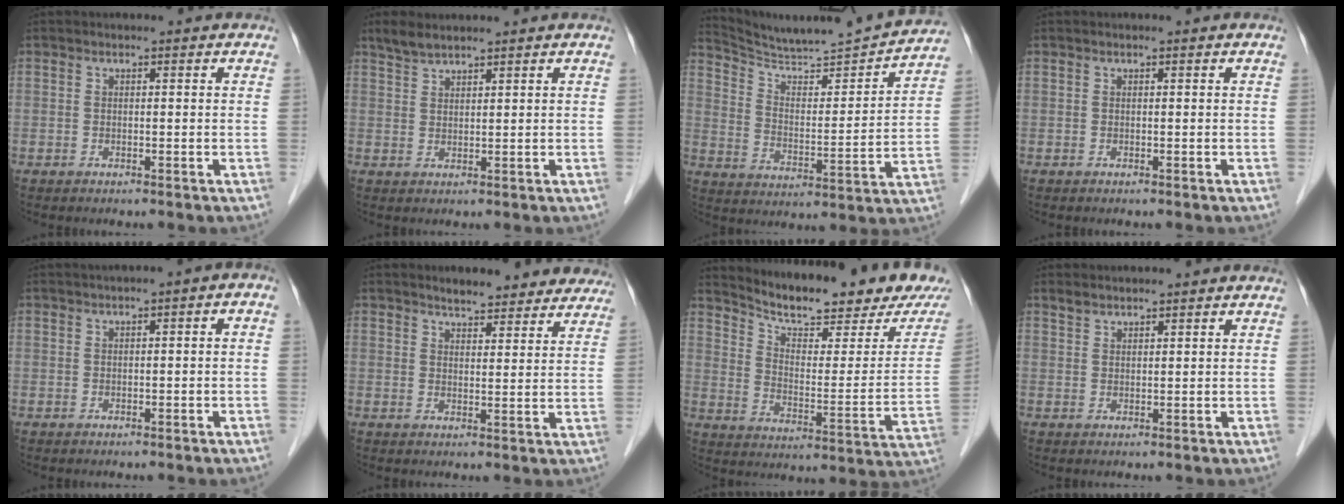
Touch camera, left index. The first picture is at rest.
{"total": 2.7, "force": [2.5, 0.3, 0.9], "torque": [-0.023, 0.011, 0.053]}
{"total": 18.1, "force": [17.3, 0.2, 5.2], "torque": [-0.092, -0.037, 0.258]}
{"total": 0.0}
{"total": 2.1, "force": [0.3, 0.5, 2.1], "torque": [-0.028, 0.016, 0.005]}
{"total": 10.4, "force": [9.6, 2.5, 3.3], "torque": [-0.021, 0.004, 0.107]}
{"total": 21.2, "force": [18.3, 3.8, 10.1], "torque": [-0.152, -0.036, 0.246]}
{"total": 1.5, "force": [1.5, 0.2, 0.1], "torque": [-0.007, 0.007, 0.035]}